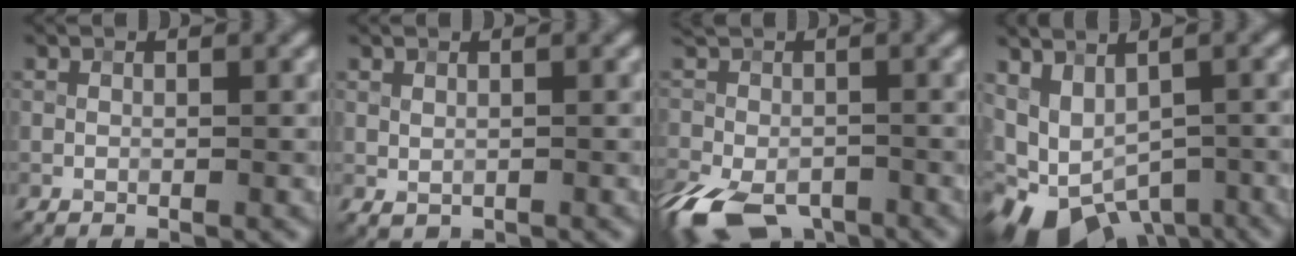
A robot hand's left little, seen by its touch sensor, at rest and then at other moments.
{"total": 0.6, "force": [0.2, 0.4, 0.4], "torque": [-0.008, -0.004, 0.010]}
{"total": 9.8, "force": [-5.7, 5.4, 5.9], "torque": [-0.126, -0.041, -0.099]}
{"total": 9.0, "force": [-4.3, 5.2, 5.9], "torque": [-0.096, -0.016, -0.048]}